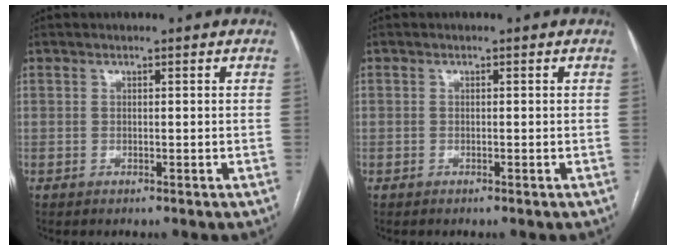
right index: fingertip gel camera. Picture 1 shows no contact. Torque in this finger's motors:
{"motor_torque": [-0.41, 0.06, -0.86, -0.21]}